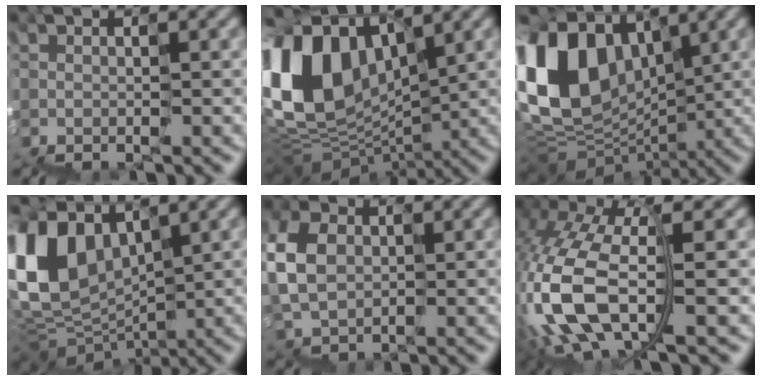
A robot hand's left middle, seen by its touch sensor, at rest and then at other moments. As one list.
[{"total": 10.2, "force": [3.4, 7.8, 5.7], "torque": [-0.151, 0.025, 0.057]}, {"total": 10.0, "force": [3.7, 7.8, 5.1], "torque": [-0.124, 0.033, 0.057]}, {"total": 5.7, "force": [3.6, 4.0, 1.8], "torque": [-0.053, 0.009, 0.075]}, {"total": 3.8, "force": [0.9, 3.5, 1.3], "torque": [-0.047, 0.026, 0.012]}, {"total": 7.7, "force": [-2.4, 3.3, 6.5], "torque": [-0.165, 0.014, -0.053]}]